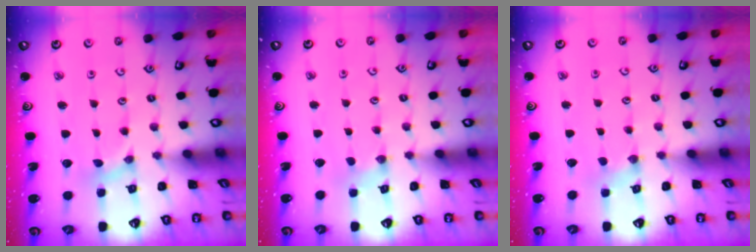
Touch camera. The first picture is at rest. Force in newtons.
{"total": 0.9, "press": 0.9, "slide": 0.2}
{"total": 0.7, "press": 0.7, "slide": 0.2}